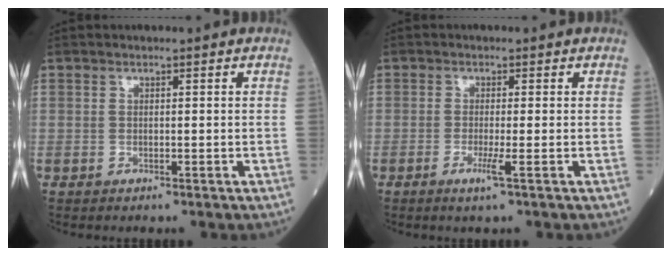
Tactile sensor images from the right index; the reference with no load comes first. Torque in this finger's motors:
{"motor_torque": [0.04, -0.02, -0.03, -0.01]}